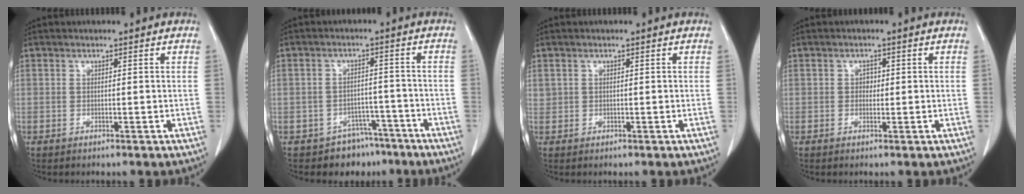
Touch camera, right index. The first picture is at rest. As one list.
[{"total": 6.6, "force": [-4.6, 4.7, 0.2], "torque": [0.016, 0.028, -0.062]}, {"total": 1.3, "force": [0.5, 1.1, 0.2], "torque": [0.003, 0.011, 0.010]}, {"total": 1.4, "force": [0.1, 1.1, 0.8], "torque": [-0.009, 0.003, 0.001]}]